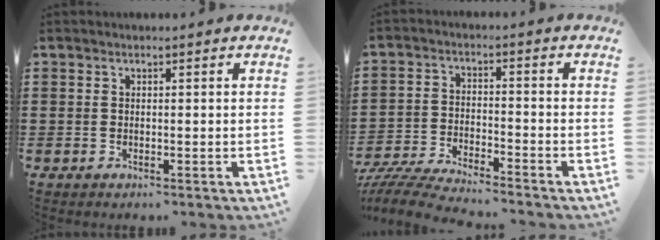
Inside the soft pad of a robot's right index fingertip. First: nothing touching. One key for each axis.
{"total": 5.8, "fx": -5.6, "fy": 0.0, "fz": 1.2, "tx": -0.038, "ty": -0.006, "tz": -0.114}